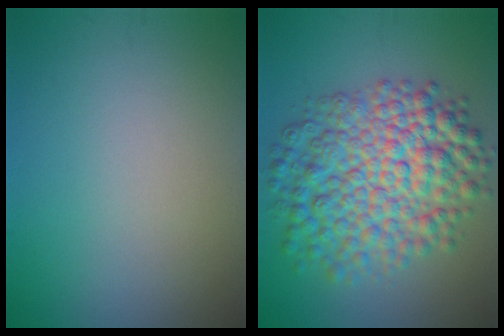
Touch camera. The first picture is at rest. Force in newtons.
{"total": 9.4, "press": 9.4, "slide": 0.2}